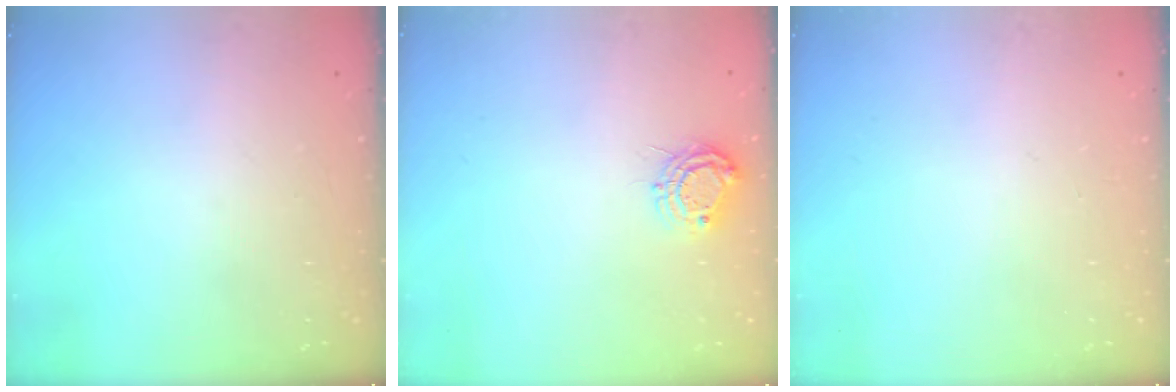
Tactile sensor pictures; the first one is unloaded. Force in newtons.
{"total": 7.8, "press": 7.7, "slide": 0.7}
{"total": 0.0}